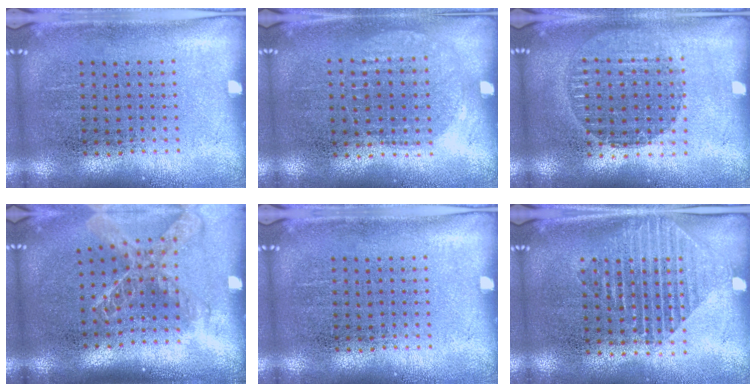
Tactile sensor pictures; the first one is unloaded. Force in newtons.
{"total": 1.0, "press": 0.9, "slide": 0.4}
{"total": 1.6, "press": 1.5, "slide": 0.7}
{"total": 1.9, "press": 1.5, "slide": 1.3}
{"total": 0.0}
{"total": 1.6, "press": 1.3, "slide": 0.8}